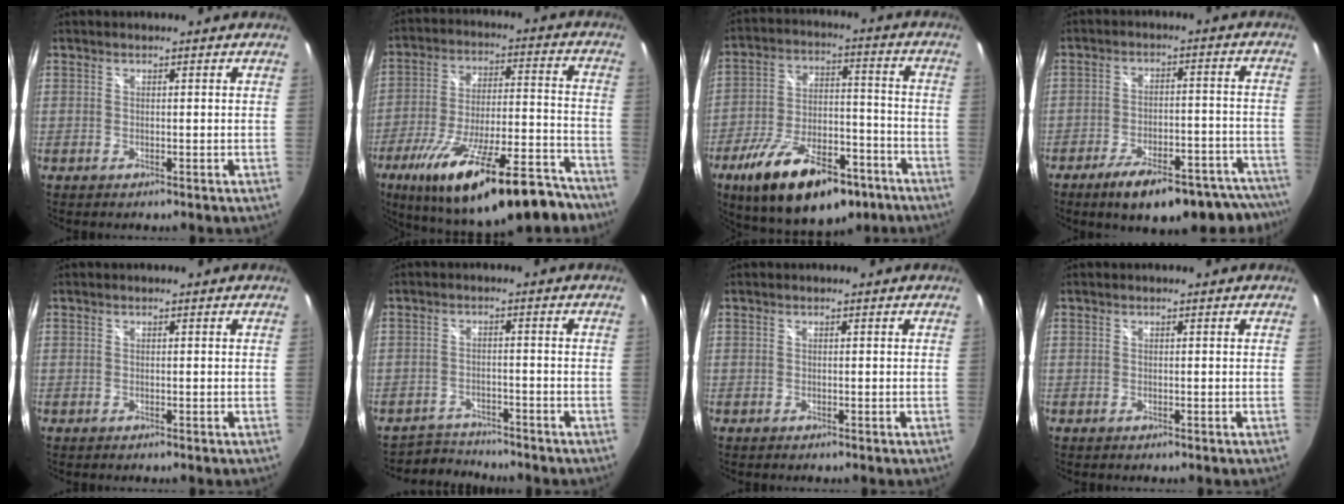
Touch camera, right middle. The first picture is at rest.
{"total": 27.7, "force": [-19.6, 7.6, 18.0], "torque": [-0.302, -0.041, -0.281]}
{"total": 21.8, "force": [-13.3, 9.7, 14.3], "torque": [-0.256, -0.014, -0.199]}
{"total": 20.3, "force": [-16.7, 5.8, 10.0], "torque": [-0.146, 0.003, -0.210]}
{"total": 0.0}
{"total": 4.6, "force": [-4.5, 1.0, -0.4], "torque": [-0.008, 0.006, -0.079]}
{"total": 0.0}
{"total": 0.0}